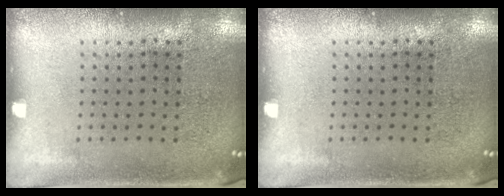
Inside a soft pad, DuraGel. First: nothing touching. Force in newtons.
{"total": 0.0}